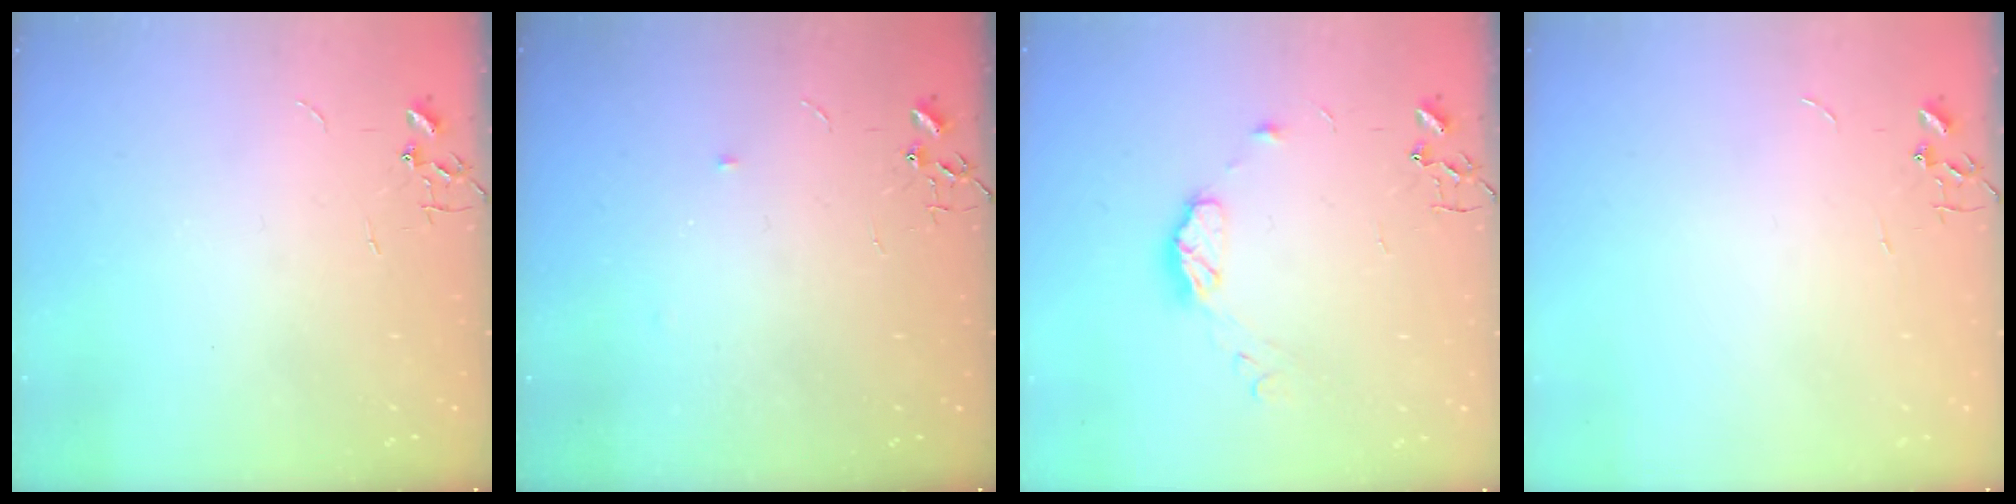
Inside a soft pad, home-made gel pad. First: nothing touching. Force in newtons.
{"total": 3.0, "press": 2.9, "slide": 0.5}
{"total": 8.0, "press": 8.0, "slide": 0.6}
{"total": 0.0}